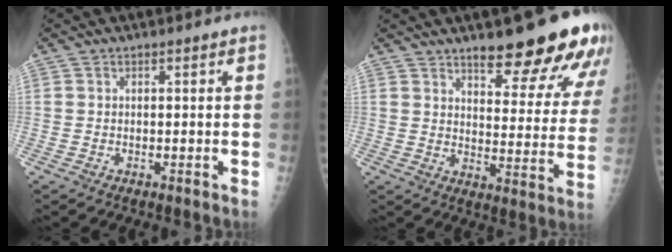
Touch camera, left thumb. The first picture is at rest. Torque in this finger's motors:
{"motor_torque": [0.81, 0.23, 1.57, -0.98, 0.12]}